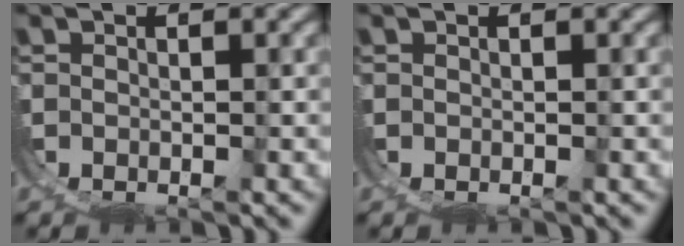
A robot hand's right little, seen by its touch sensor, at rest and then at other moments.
{"total": 0.0}